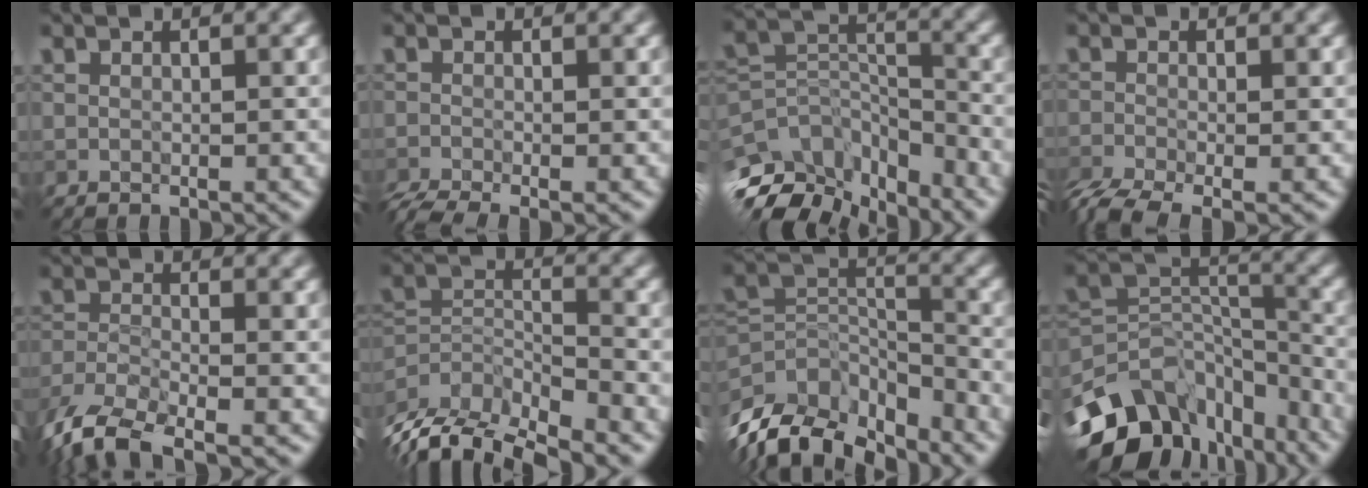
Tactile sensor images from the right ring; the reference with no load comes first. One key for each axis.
{"total": 3.8, "fx": -3.0, "fy": 1.0, "fz": 2.2, "tx": -0.024, "ty": -0.008, "tz": -0.042}
{"total": 10.5, "fx": -8.8, "fy": 4.6, "fz": 3.4, "tx": -0.077, "ty": 0.008, "tz": -0.148}
{"total": 4.1, "fx": -3.3, "fy": 1.0, "fz": 2.4, "tx": -0.048, "ty": -0.010, "tz": -0.057}
{"total": 7.4, "fx": -6.0, "fy": 2.0, "fz": 3.9, "tx": -0.085, "ty": -0.017, "tz": -0.113}
{"total": 8.6, "fx": -7.0, "fy": 2.6, "fz": 4.1, "tx": -0.087, "ty": -0.008, "tz": -0.120}
{"total": 11.8, "fx": -9.3, "fy": 5.4, "fz": 4.9, "tx": -0.107, "ty": 0.007, "tz": -0.158}
{"total": 12.6, "fx": -9.3, "fy": 7.3, "fz": 4.3, "tx": -0.083, "ty": 0.016, "tz": -0.146}